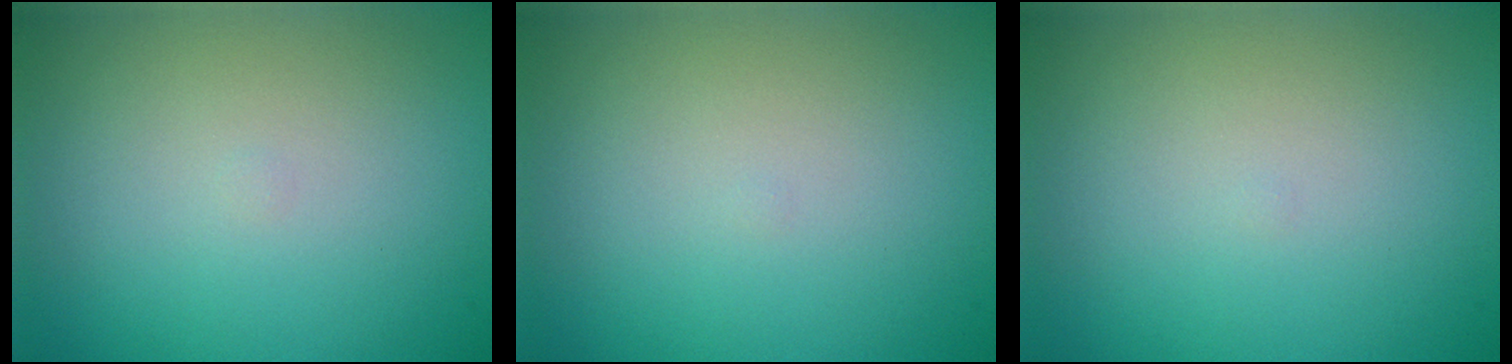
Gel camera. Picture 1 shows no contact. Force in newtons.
{"total": 0.0}
{"total": 0.0}